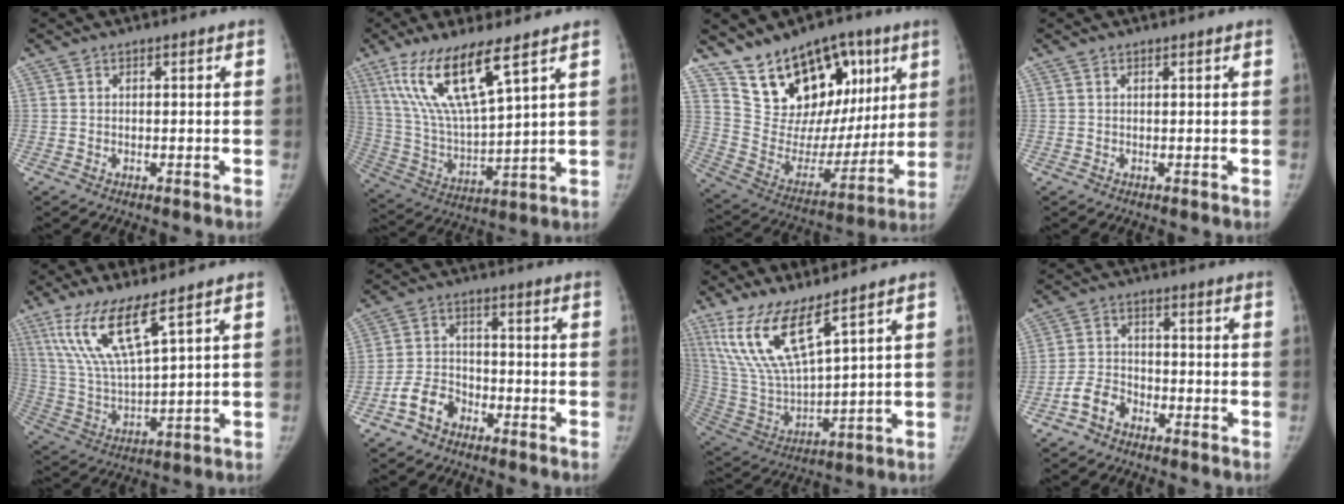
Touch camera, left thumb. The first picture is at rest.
{"total": 16.9, "force": [9.6, 3.8, 13.3], "torque": [-0.265, -0.045, 0.198]}
{"total": 22.3, "force": [11.9, 14.0, 12.8], "torque": [-0.136, -0.036, 0.212]}
{"total": 0.0}
{"total": 12.9, "force": [7.9, 2.3, 9.9], "torque": [-0.209, -0.040, 0.169]}
{"total": 6.3, "force": [-3.7, 4.3, 2.7], "torque": [-0.046, 0.030, -0.071]}
{"total": 14.5, "force": [9.4, 3.3, 10.5], "torque": [-0.215, -0.050, 0.205]}
{"total": 5.0, "force": [-3.2, 3.3, 2.1], "torque": [-0.036, 0.025, -0.065]}